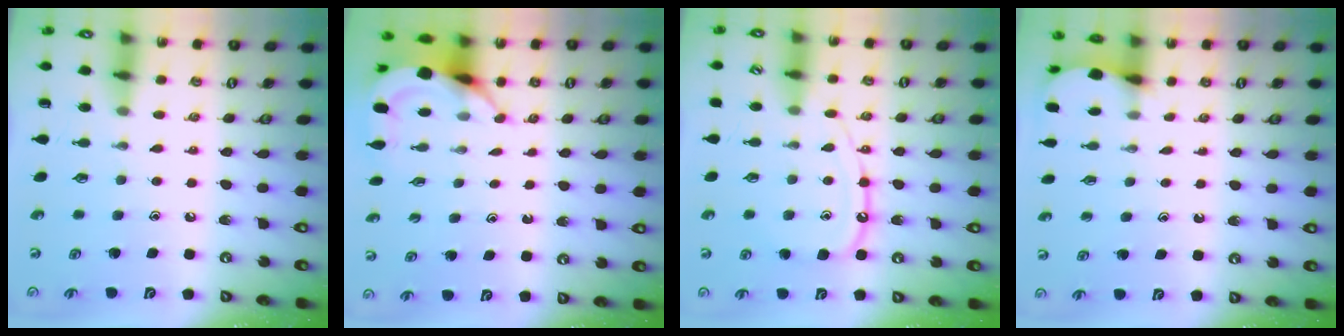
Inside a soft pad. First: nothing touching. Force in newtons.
{"total": 4.6, "press": 4.6, "slide": 0.5}
{"total": 11.8, "press": 11.8, "slide": 1.1}
{"total": 2.8, "press": 2.8, "slide": 0.3}